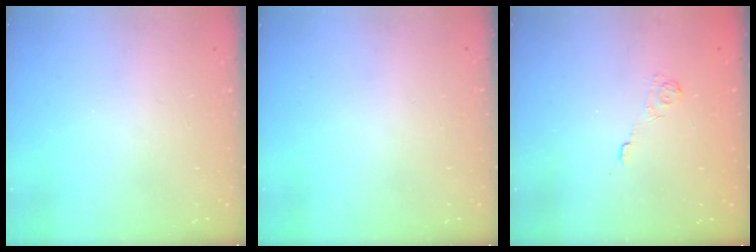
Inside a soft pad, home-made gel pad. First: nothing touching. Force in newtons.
{"total": 0.0}
{"total": 2.7, "press": 2.2, "slide": 1.5}